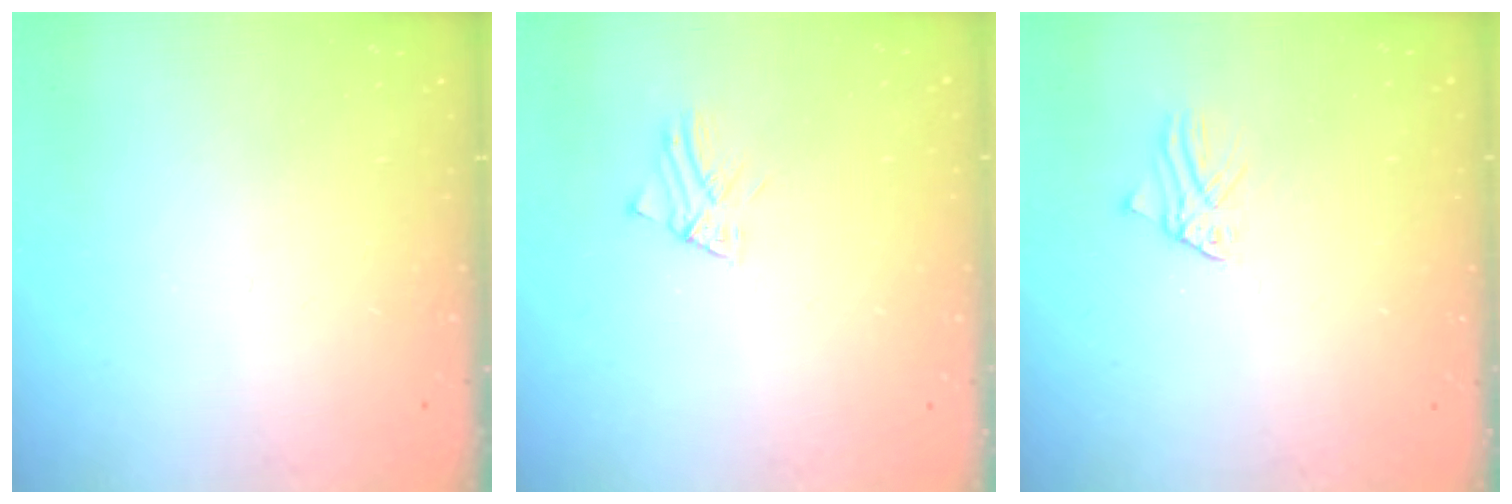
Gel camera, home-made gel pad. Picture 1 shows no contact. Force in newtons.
{"total": 1.2, "press": 1.2, "slide": 0.0}
{"total": 1.1, "press": 1.1, "slide": 0.0}